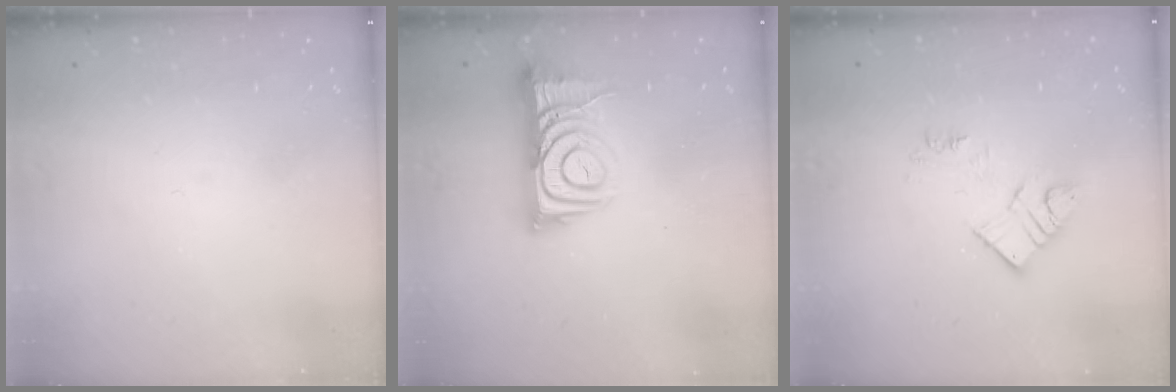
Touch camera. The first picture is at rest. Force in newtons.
{"total": 11.5, "press": 11.4, "slide": 1.1}
{"total": 9.7, "press": 9.6, "slide": 0.6}